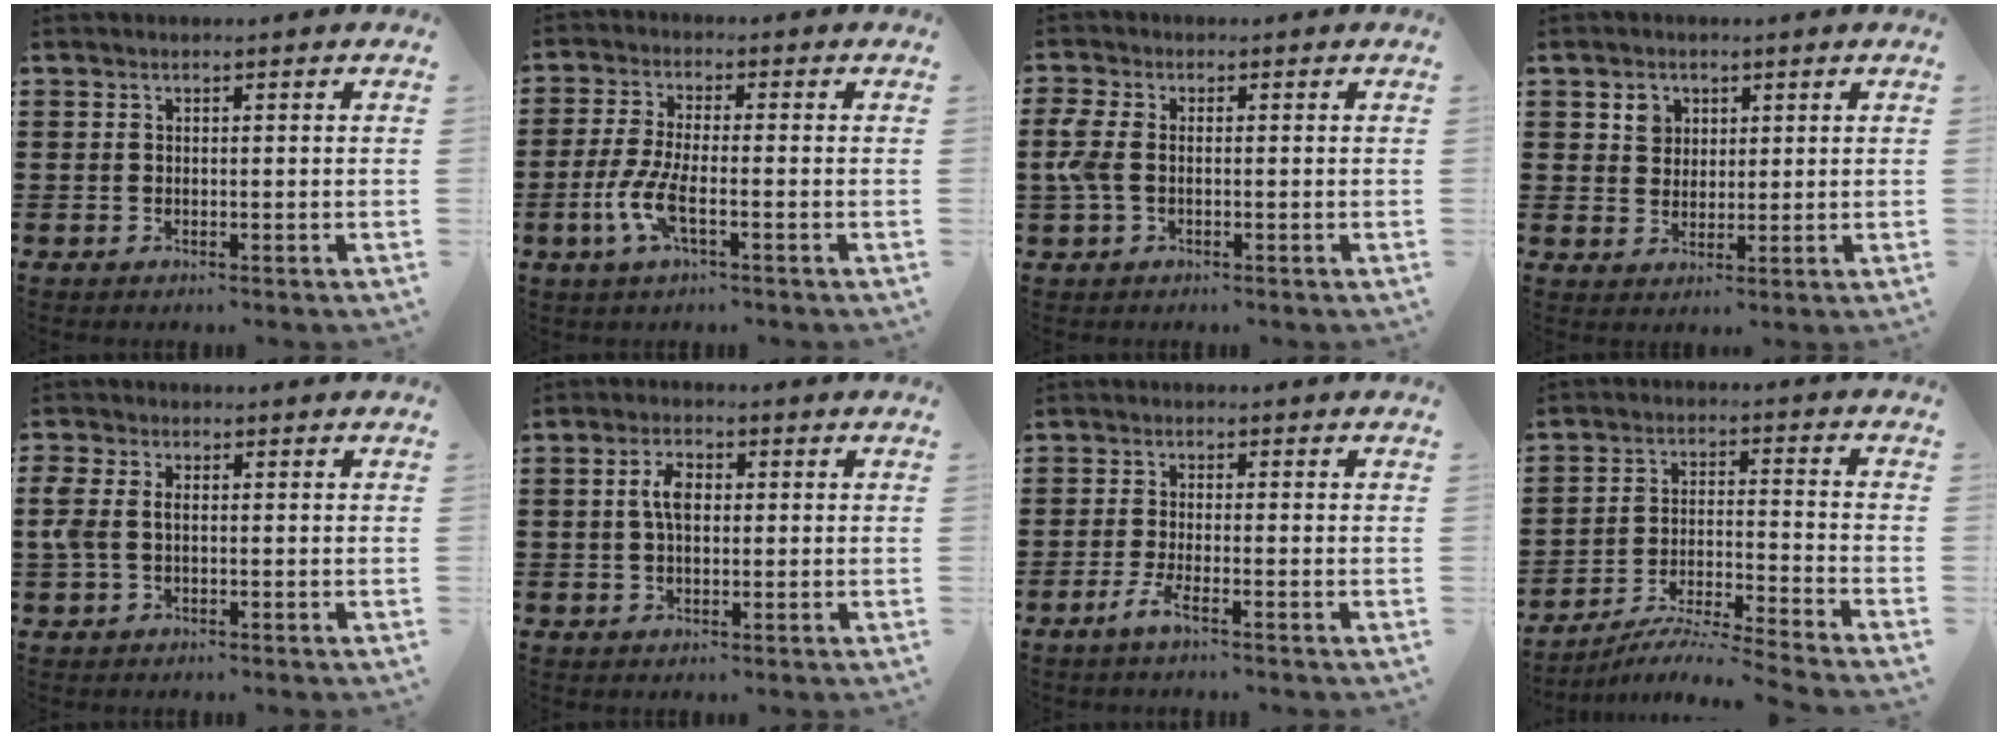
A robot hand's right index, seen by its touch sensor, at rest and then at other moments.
{"total": 6.0, "force": [-2.2, 1.5, 5.4], "torque": [-0.133, -0.016, -0.050]}
{"total": 3.8, "force": [-0.5, 2.1, 3.2], "torque": [-0.097, -0.009, -0.020]}
{"total": 3.0, "force": [1.5, 2.5, 0.8], "torque": [-0.017, 0.006, 0.026]}
{"total": 3.0, "force": [-0.2, 1.9, 2.4], "torque": [-0.072, -0.003, -0.011]}
{"total": 4.1, "force": [0.5, 2.1, 3.5], "torque": [-0.073, 0.011, 0.007]}
{"total": 3.0, "force": [-1.9, 0.0, 2.4], "torque": [-0.061, -0.012, -0.040]}
{"total": 5.1, "force": [-4.8, -0.7, 1.6], "torque": [-0.036, -0.019, -0.099]}